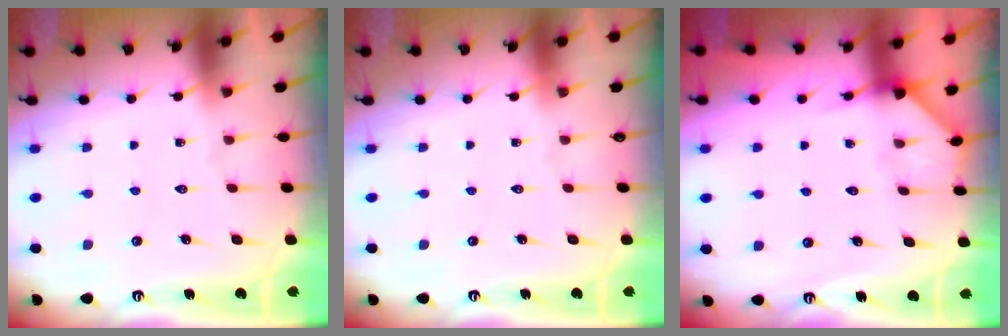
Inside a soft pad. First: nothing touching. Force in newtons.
{"total": 0.0}
{"total": 4.8, "press": 4.8, "slide": 0.3}